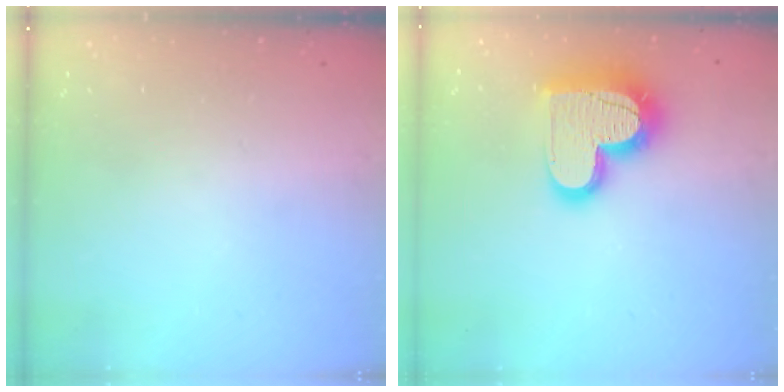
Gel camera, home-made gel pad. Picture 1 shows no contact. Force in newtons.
{"total": 18.4, "press": 18.4, "slide": 1.4}